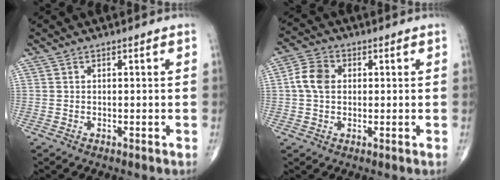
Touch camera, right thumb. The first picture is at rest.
{"total": 5.9, "force": [0.6, 4.4, 3.9], "torque": [-0.074, 0.011, 0.004]}